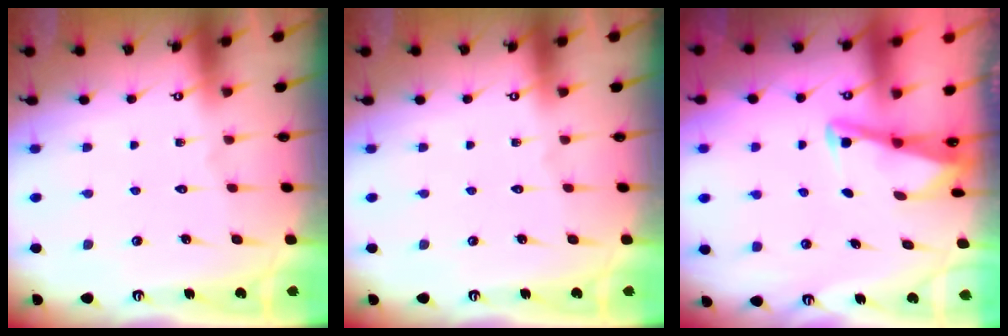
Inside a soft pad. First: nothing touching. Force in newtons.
{"total": 0.0}
{"total": 2.8, "press": 2.8, "slide": 0.4}